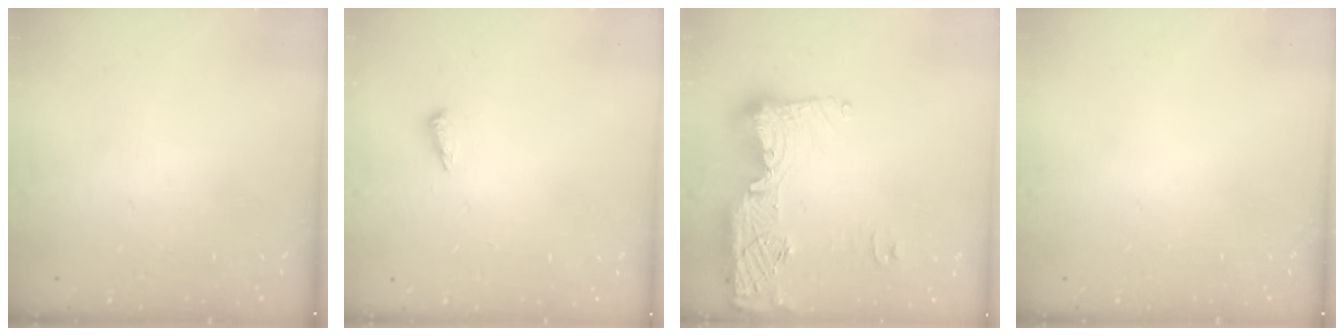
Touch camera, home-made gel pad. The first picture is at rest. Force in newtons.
{"total": 5.6, "press": 5.5, "slide": 1.0}
{"total": 16.5, "press": 16.5, "slide": 1.1}
{"total": 0.0}